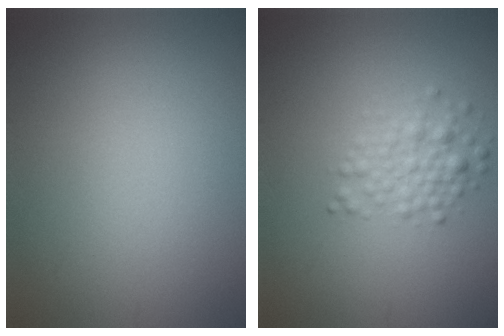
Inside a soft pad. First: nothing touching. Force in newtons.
{"total": 2.5, "press": 2.5, "slide": 0.1}